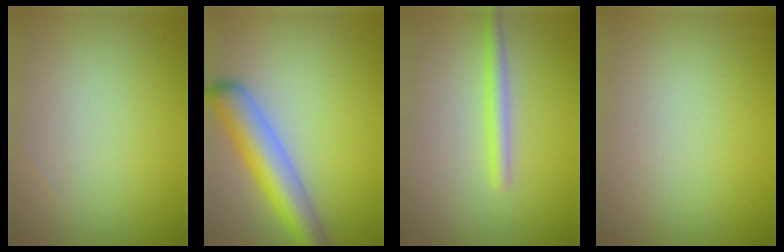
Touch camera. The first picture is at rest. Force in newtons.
{"total": 5.7, "press": 5.7, "slide": 0.3}
{"total": 1.9, "press": 1.9, "slide": 0.0}
{"total": 0.0}